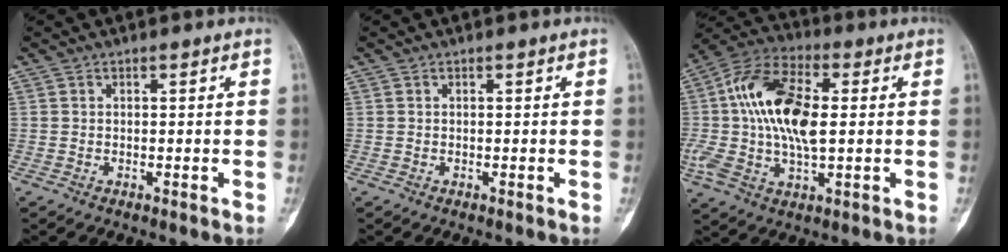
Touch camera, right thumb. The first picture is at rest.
{"total": 0.0}
{"total": 17.5, "force": [1.8, 8.4, 15.2], "torque": [-0.313, 0.020, 0.027]}